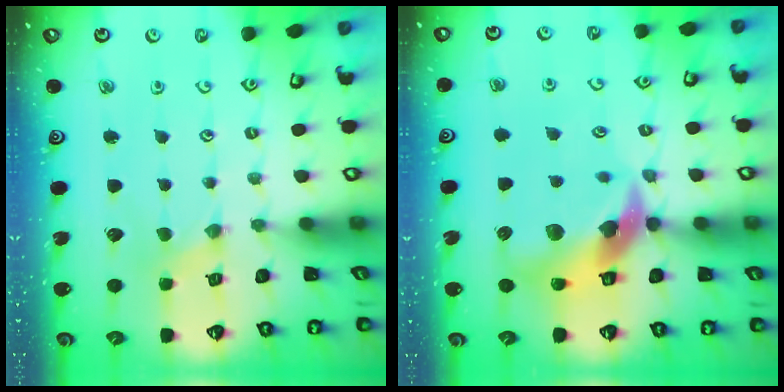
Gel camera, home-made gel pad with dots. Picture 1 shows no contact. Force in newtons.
{"total": 14.9, "press": 14.7, "slide": 2.2}